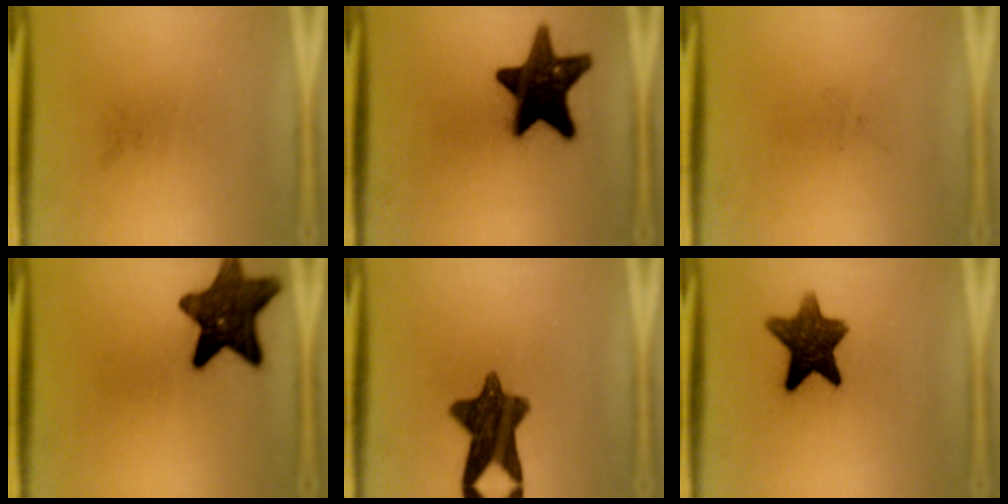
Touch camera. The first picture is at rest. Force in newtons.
{"total": 16.2}
{"total": 0.0}
{"total": 12.8}
{"total": 11.5}
{"total": 10.8}